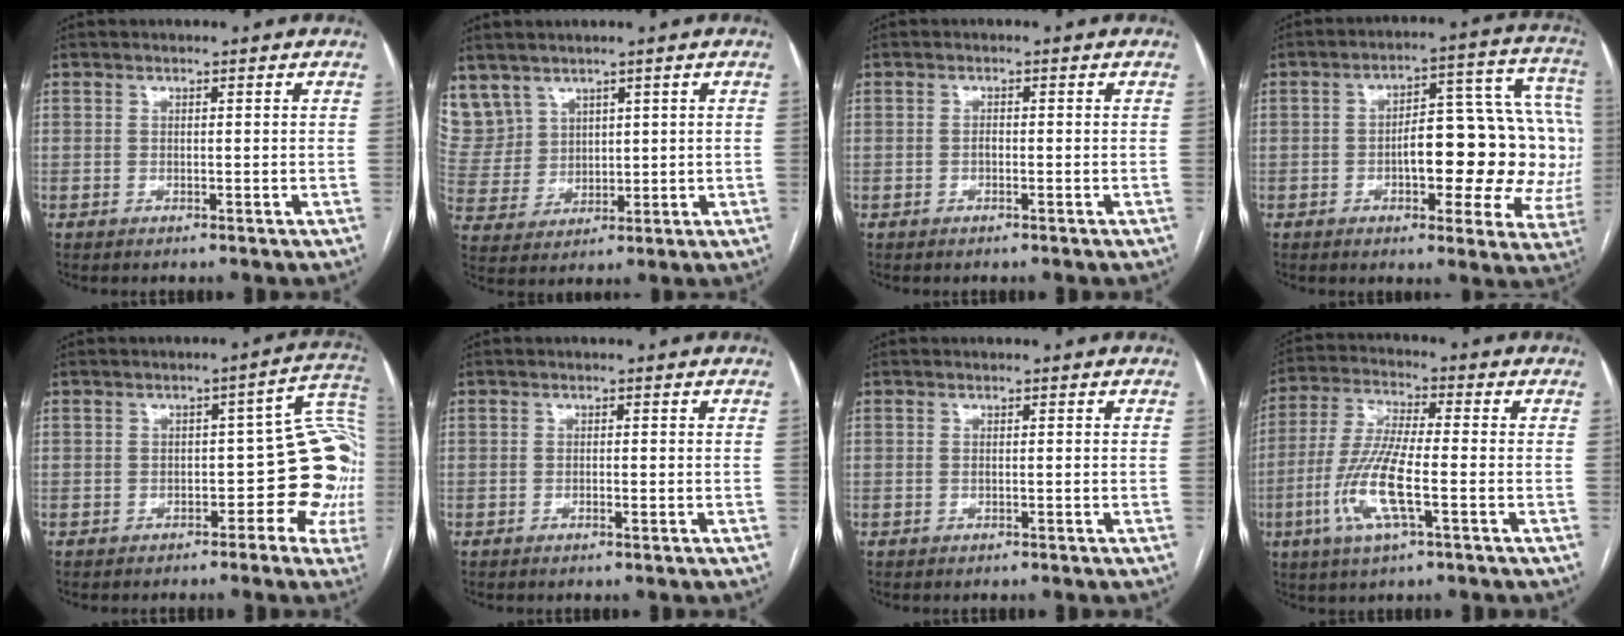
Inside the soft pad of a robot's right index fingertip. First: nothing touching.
{"total": 9.4, "force": [6.2, 6.9, 1.1], "torque": [-0.042, 0.028, 0.154]}
{"total": 0.8, "force": [-0.3, 0.3, 0.6], "torque": [-0.013, 0.002, -0.006]}
{"total": 18.8, "force": [-1.6, 7.0, 17.3], "torque": [-0.174, 0.047, -0.011]}
{"total": 12.7, "force": [-2.7, 6.0, 10.8], "torque": [-0.116, 0.039, -0.029]}
{"total": 0.8, "force": [-0.4, 0.0, 0.7], "torque": [-0.016, 0.000, -0.003]}
{"total": 0.0}
{"total": 11.4, "force": [-3.6, 1.5, 10.7], "torque": [-0.228, -0.009, -0.072]}